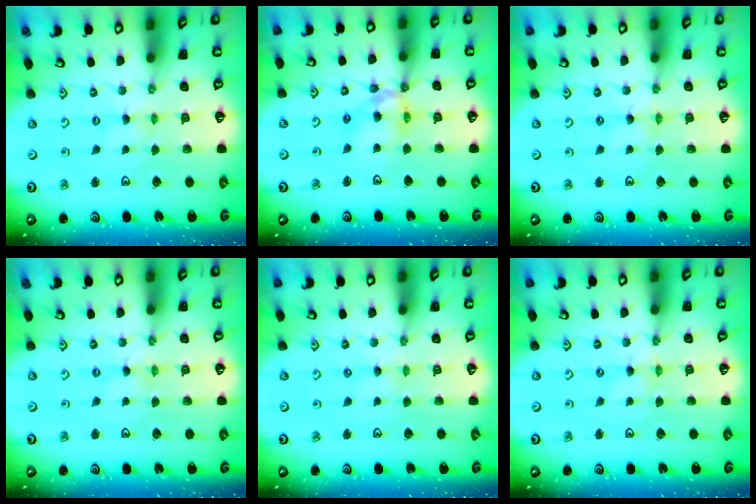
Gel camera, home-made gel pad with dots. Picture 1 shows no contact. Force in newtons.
{"total": 10.2, "press": 10.1, "slide": 1.6}
{"total": 1.2, "press": 1.2, "slide": 0.3}
{"total": 0.0}
{"total": 0.8, "press": 0.8, "slide": 0.3}
{"total": 0.5, "press": 0.5, "slide": 0.2}